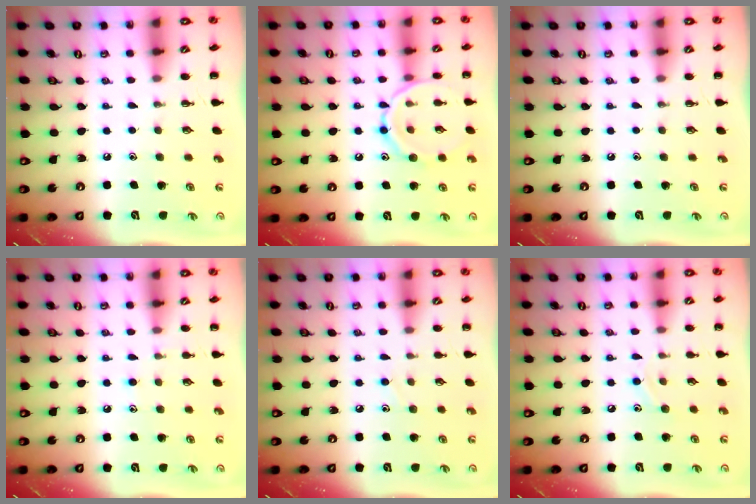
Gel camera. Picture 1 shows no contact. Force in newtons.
{"total": 12.6, "press": 12.6, "slide": 0.6}
{"total": 0.0}
{"total": 7.8, "press": 7.4, "slide": 2.2}
{"total": 5.3, "press": 5.0, "slide": 1.9}
{"total": 7.6, "press": 7.4, "slide": 1.8}